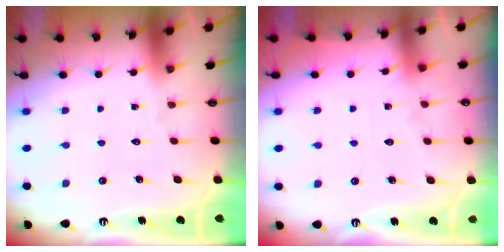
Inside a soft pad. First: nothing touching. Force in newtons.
{"total": 2.6, "press": 2.6, "slide": 0.4}